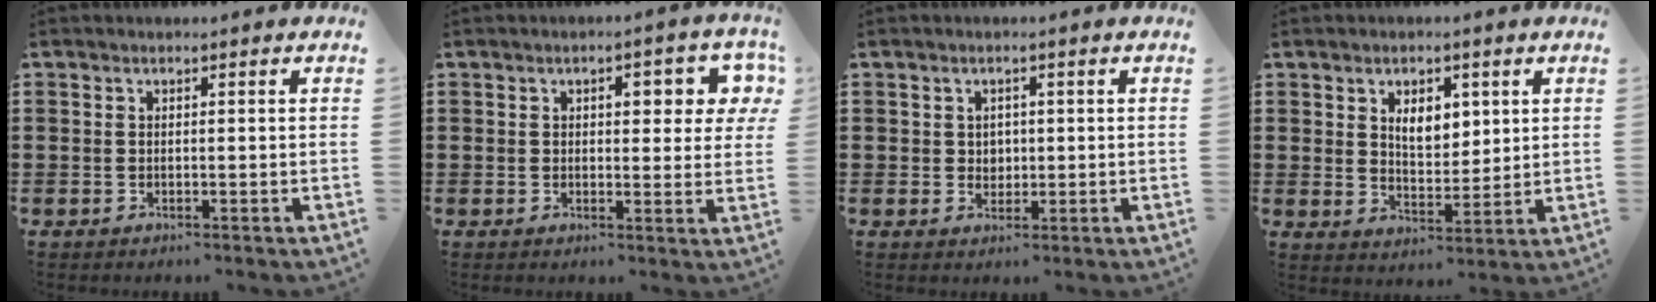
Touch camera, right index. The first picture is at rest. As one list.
[{"total": 4.6, "force": [1.5, 2.2, 3.8], "torque": [-0.047, -0.001, 0.015]}, {"total": 1.7, "force": [0.6, 1.6, 0.5], "torque": [-0.007, 0.007, 0.007]}, {"total": 5.0, "force": [2.1, 3.0, 3.4], "torque": [-0.063, 0.006, 0.032]}]